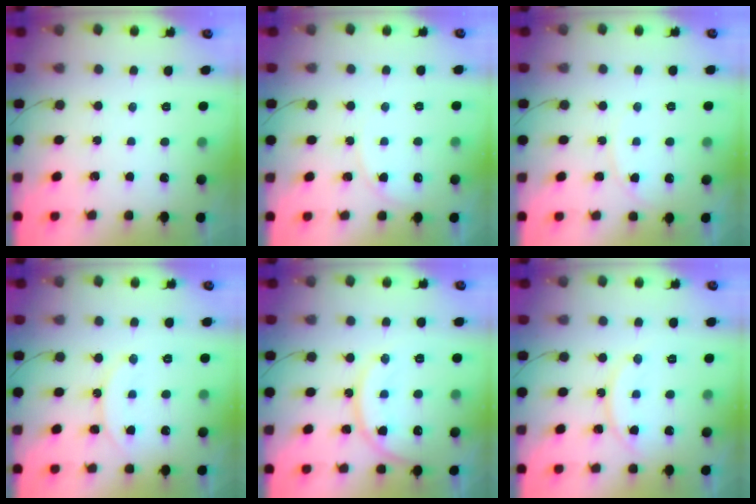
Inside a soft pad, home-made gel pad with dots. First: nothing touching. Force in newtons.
{"total": 4.9, "press": 4.9, "slide": 0.5}
{"total": 5.0, "press": 4.9, "slide": 0.7}
{"total": 10.9, "press": 10.9, "slide": 1.2}
{"total": 13.6, "press": 13.5, "slide": 1.3}
{"total": 10.1, "press": 10.1, "slide": 0.2}